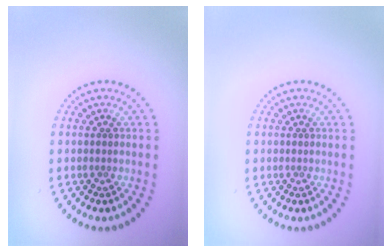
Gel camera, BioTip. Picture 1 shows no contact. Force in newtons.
{"total": 0.0}